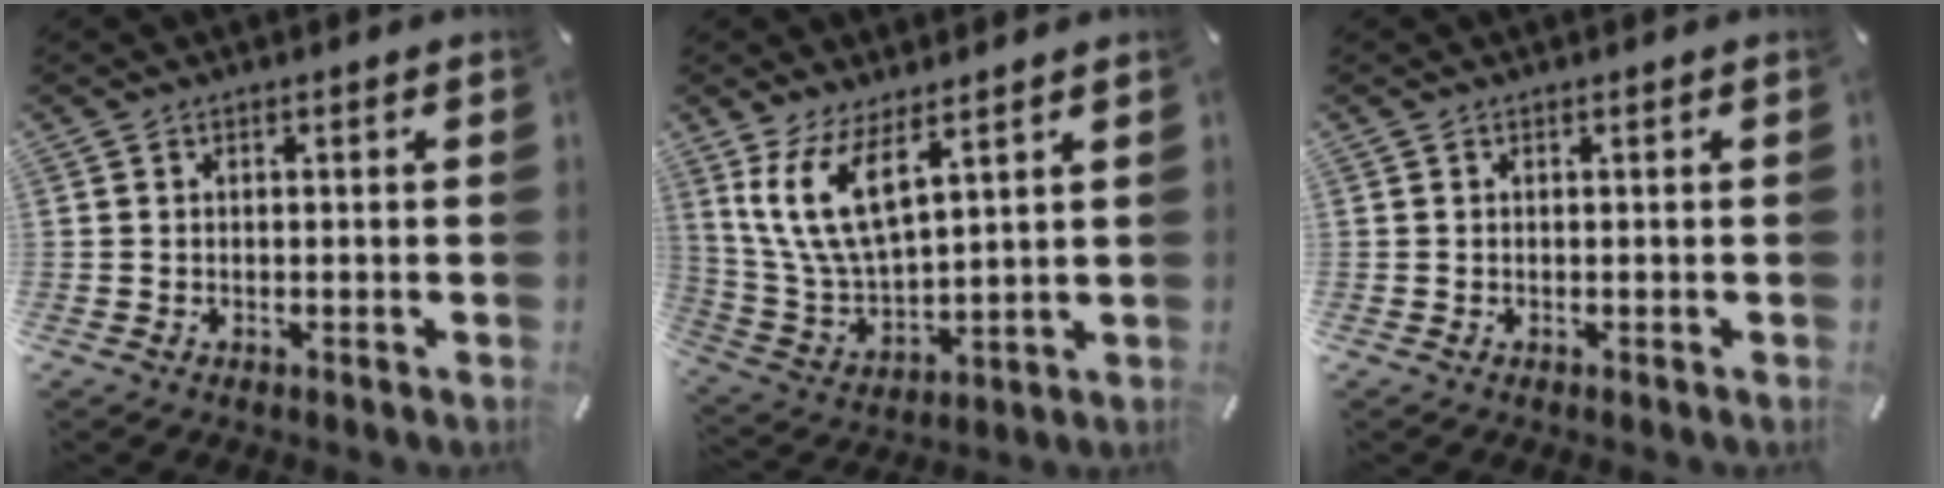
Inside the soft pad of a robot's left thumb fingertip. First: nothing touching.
{"total": 12.1, "force": [7.2, 4.9, 8.4], "torque": [-0.199, -0.026, 0.133]}
{"total": 0.0}